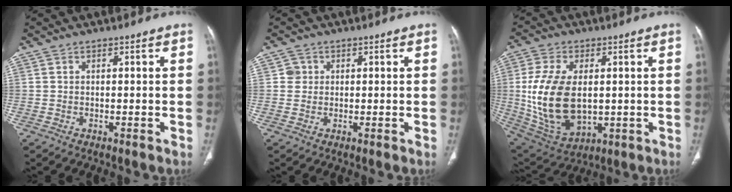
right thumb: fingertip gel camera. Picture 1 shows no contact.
{"total": 1.8, "force": [0.4, 1.8, 0.2], "torque": [0.007, 0.003, 0.003]}
{"total": 17.8, "force": [0.4, 10.6, 14.3], "torque": [-0.281, -0.011, 0.028]}